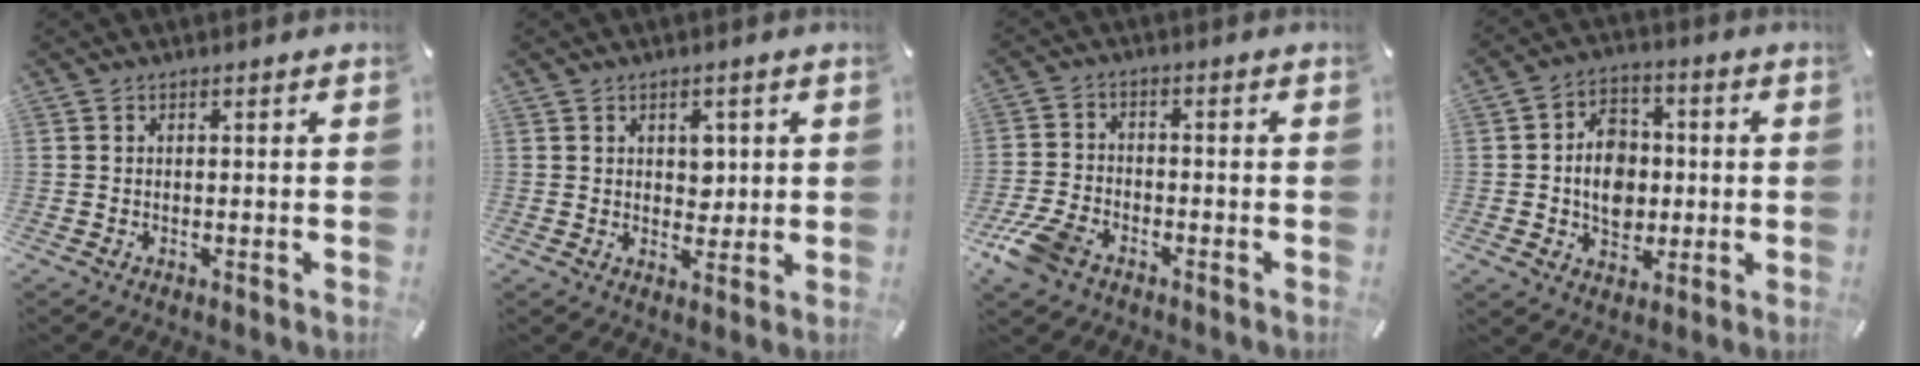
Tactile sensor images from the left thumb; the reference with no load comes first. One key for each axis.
{"total": 4.2, "fx": 1.1, "fy": 3.4, "fz": 2.1, "tx": -0.008, "ty": -0.009, "tz": 0.010}
{"total": 8.2, "fx": -5.4, "fy": 4.6, "fz": 4.1, "tx": -0.100, "ty": 0.018, "tz": -0.105}
{"total": 10.2, "fx": -0.6, "fy": 8.4, "fz": 5.8, "tx": -0.103, "ty": 0.016, "tz": -0.008}